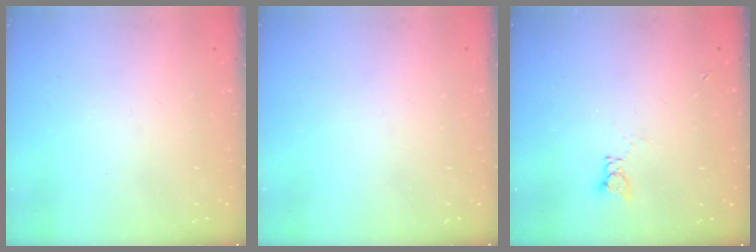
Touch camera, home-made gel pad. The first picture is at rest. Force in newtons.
{"total": 0.0}
{"total": 3.4, "press": 3.4, "slide": 0.3}